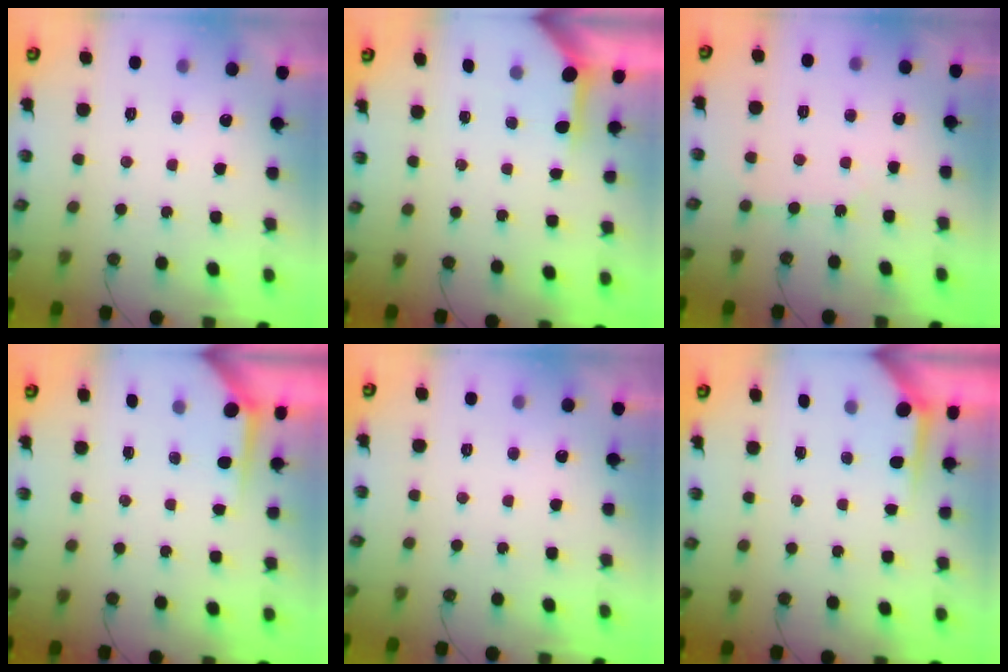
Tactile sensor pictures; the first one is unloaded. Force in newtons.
{"total": 3.5, "press": 3.5, "slide": 0.4}
{"total": 3.3, "press": 3.2, "slide": 0.3}
{"total": 3.6, "press": 3.6, "slide": 0.4}
{"total": 0.0}
{"total": 3.6, "press": 3.6, "slide": 0.4}